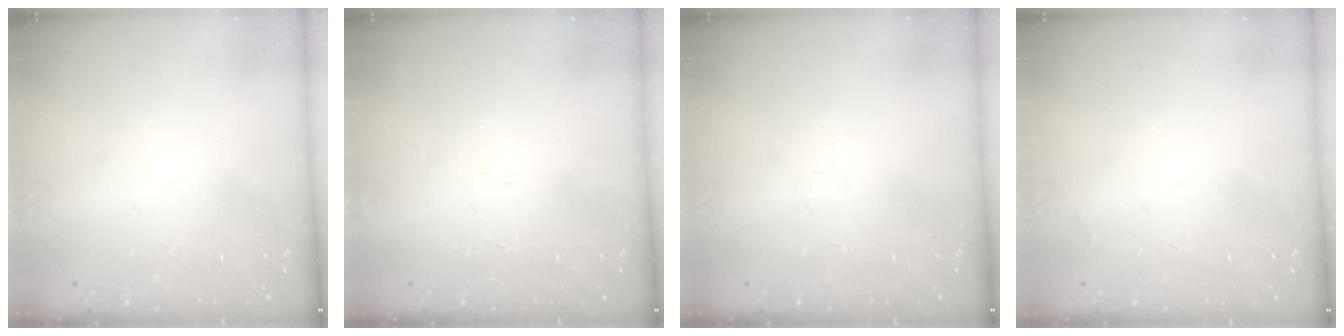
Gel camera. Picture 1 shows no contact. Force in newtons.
{"total": 1.6, "press": 1.6, "slide": 0.1}
{"total": 0.0}
{"total": 1.9, "press": 1.9, "slide": 0.3}